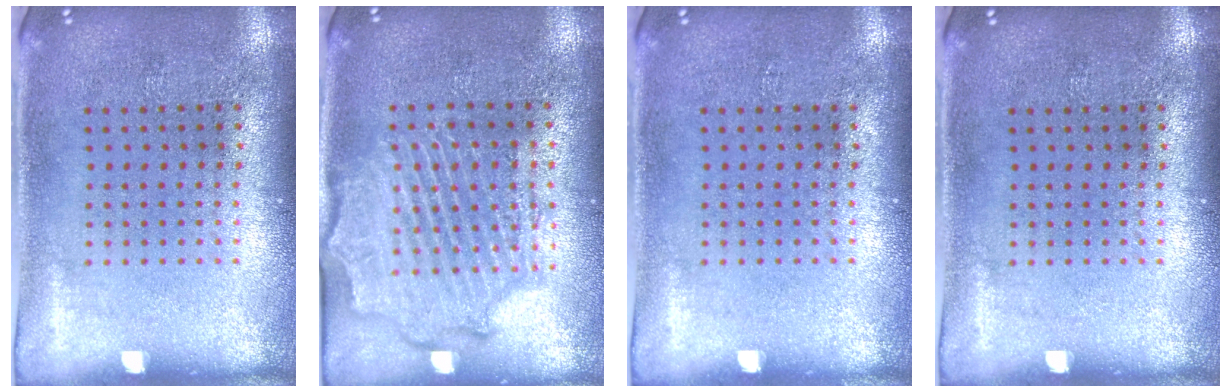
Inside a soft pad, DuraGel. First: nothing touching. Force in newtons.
{"total": 2.2, "press": 2.1, "slide": 0.5}
{"total": 0.0}
{"total": 0.0}